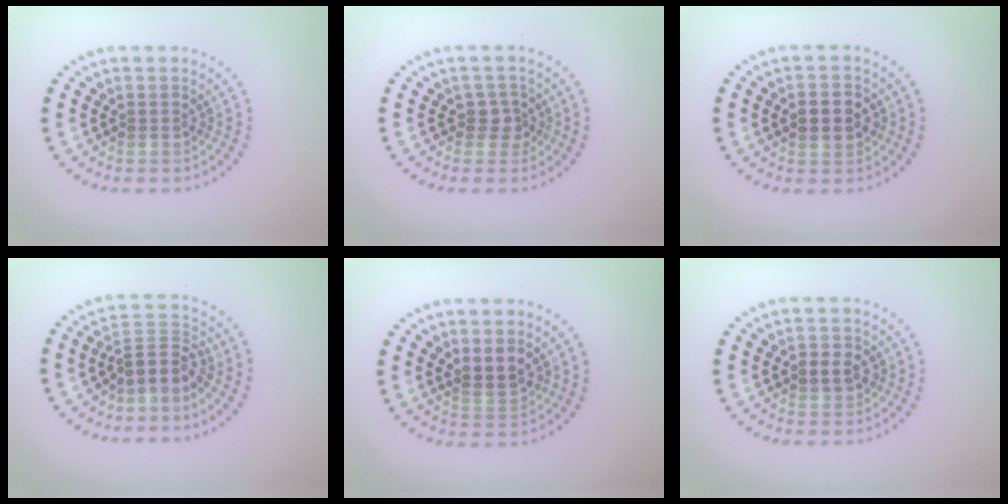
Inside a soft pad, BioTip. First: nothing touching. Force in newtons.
{"total": 1.7, "press": 1.4, "slide": 1.0}
{"total": 3.8, "press": 3.8, "slide": 0.2}
{"total": 3.1, "press": 2.3, "slide": 2.1}
{"total": 2.4, "press": 2.3, "slide": 0.7}
{"total": 2.1, "press": 2.0, "slide": 0.4}